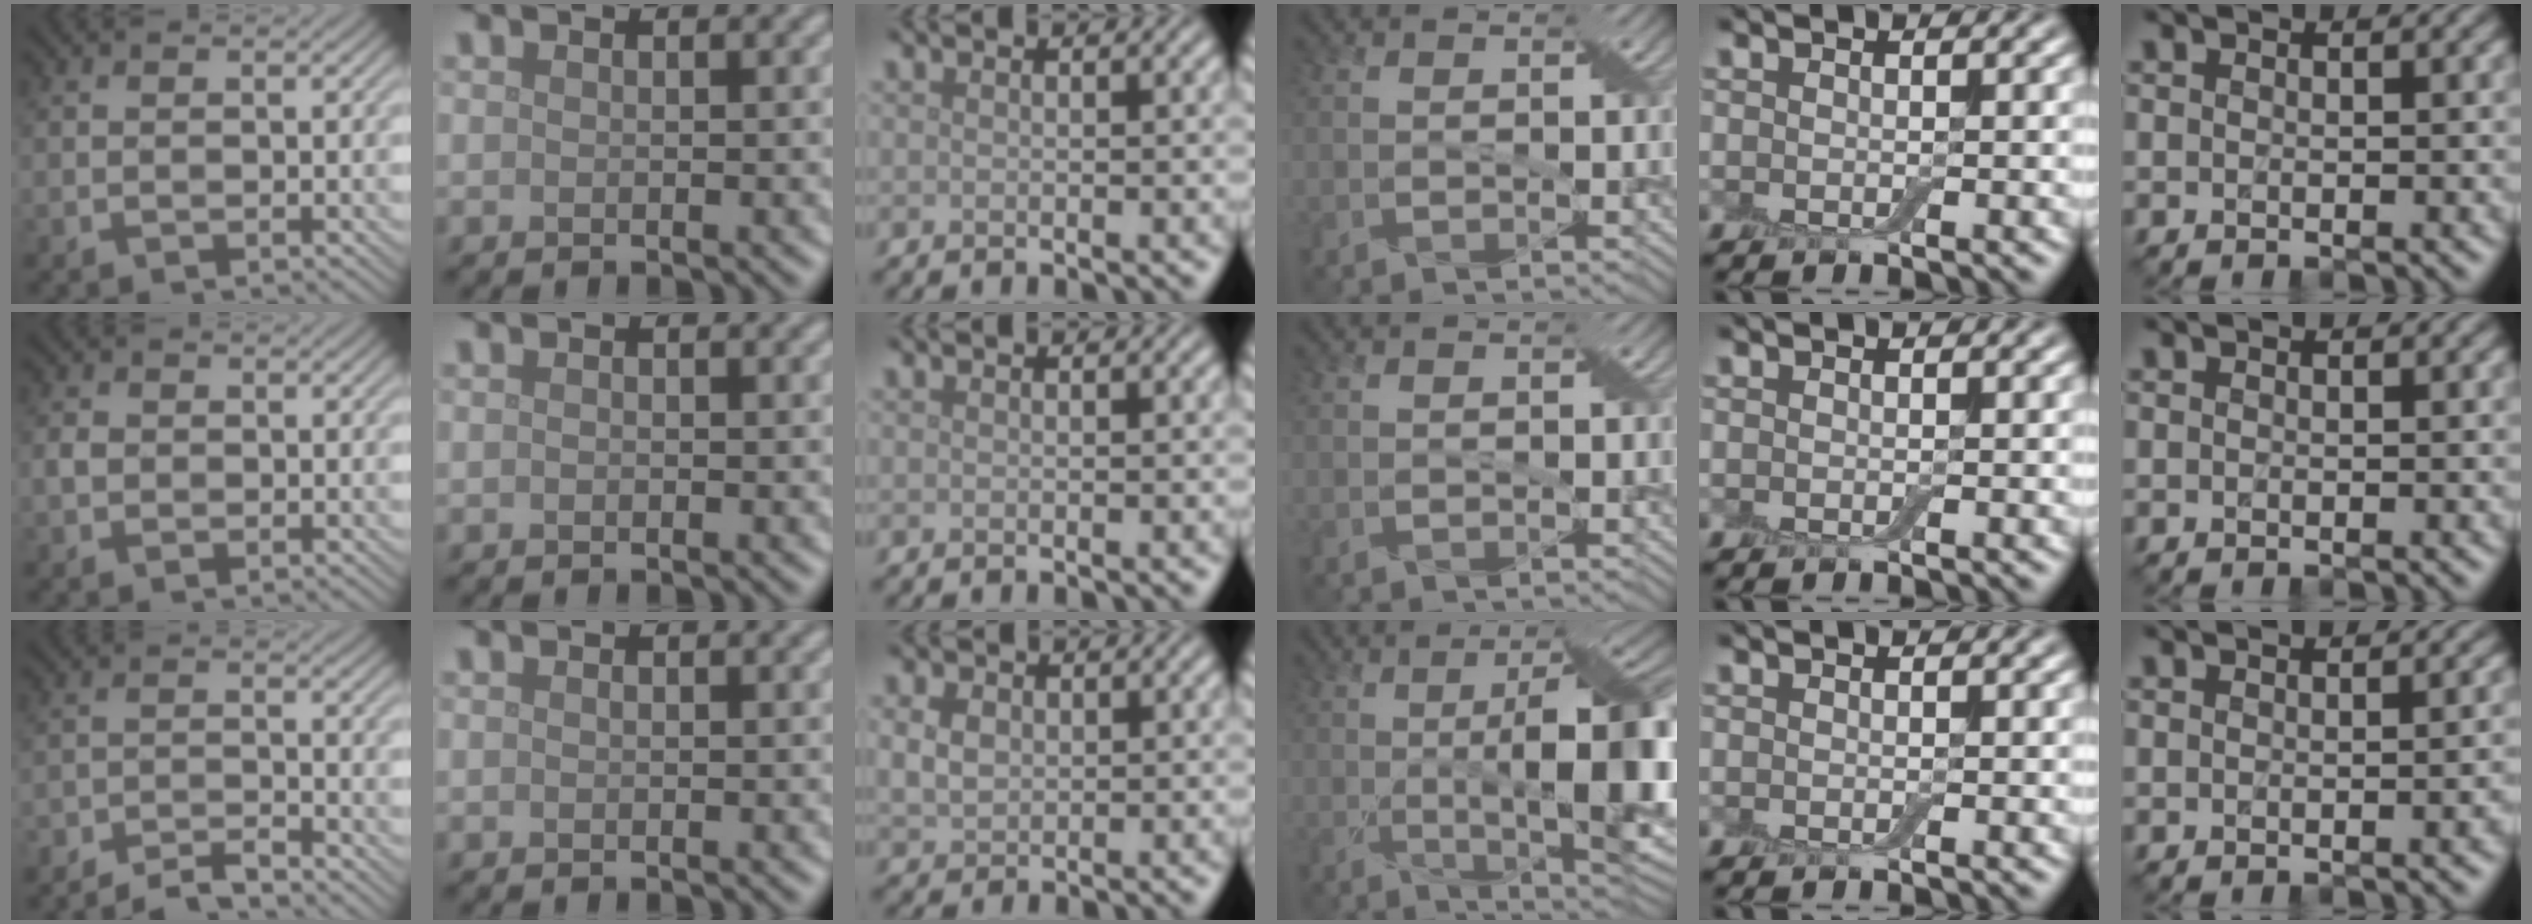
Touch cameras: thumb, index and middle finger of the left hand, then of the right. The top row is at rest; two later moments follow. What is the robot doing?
{"motion": "extract", "object": "backpack"}